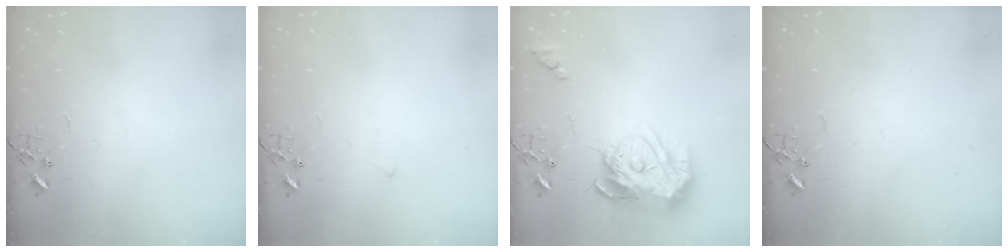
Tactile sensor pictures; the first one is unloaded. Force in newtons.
{"total": 2.3, "press": 2.3, "slide": 0.3}
{"total": 16.3, "press": 16.2, "slide": 1.6}
{"total": 0.0}